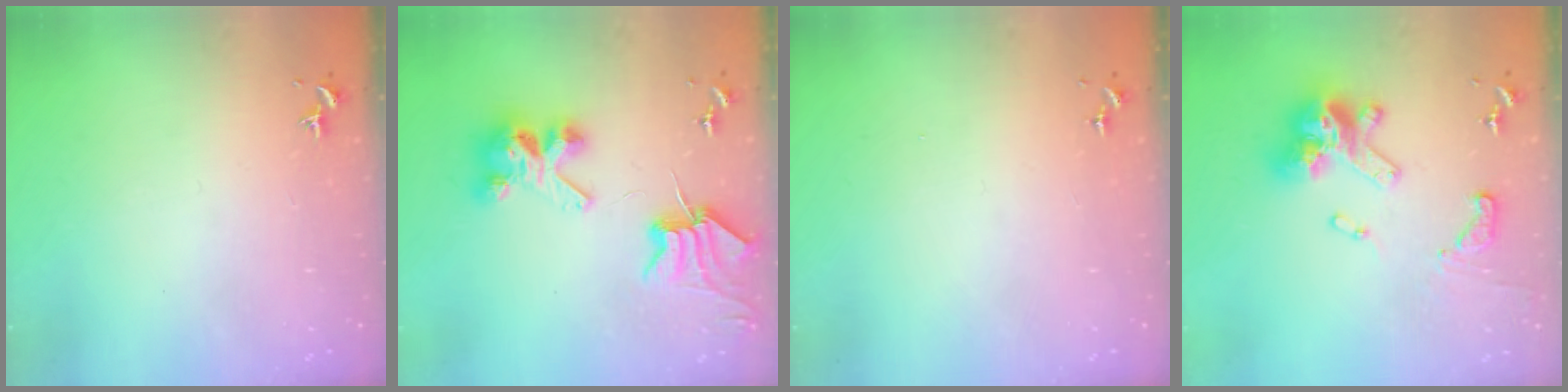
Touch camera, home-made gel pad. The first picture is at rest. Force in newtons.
{"total": 9.7, "press": 9.6, "slide": 1.4}
{"total": 0.0}
{"total": 19.0, "press": 18.9, "slide": 1.8}